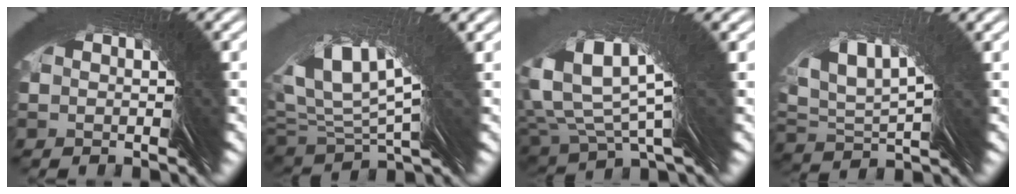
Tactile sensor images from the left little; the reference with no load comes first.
{"total": 5.7, "force": [3.8, -2.1, 3.7], "torque": [-0.058, 0.042, 0.062]}
{"total": 5.5, "force": [4.1, -0.4, 3.7], "torque": [-0.069, 0.049, 0.057]}
{"total": 4.2, "force": [3.2, -2.3, 1.5], "torque": [-0.020, 0.032, 0.050]}